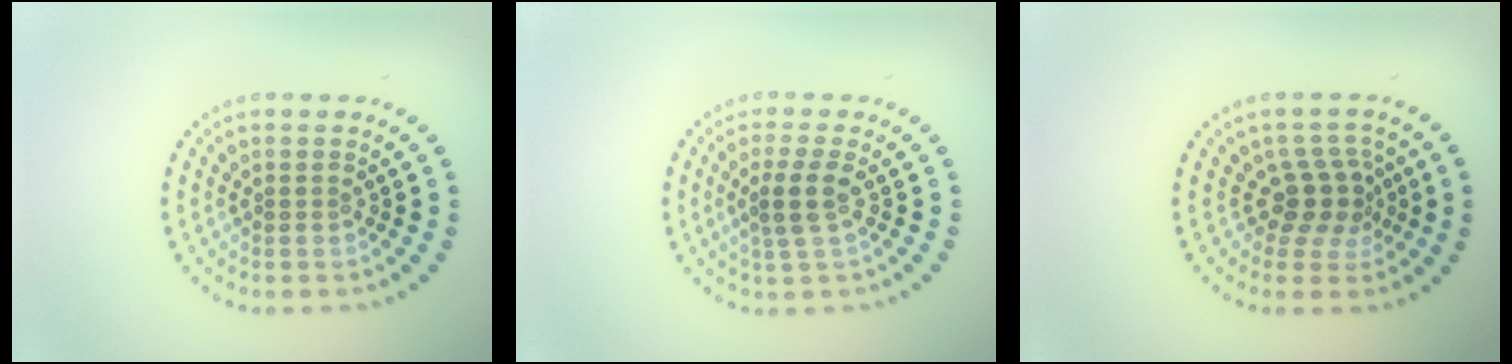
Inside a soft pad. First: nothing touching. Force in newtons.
{"total": 2.3, "press": 1.9, "slide": 1.3}
{"total": 3.2, "press": 2.4, "slide": 2.1}